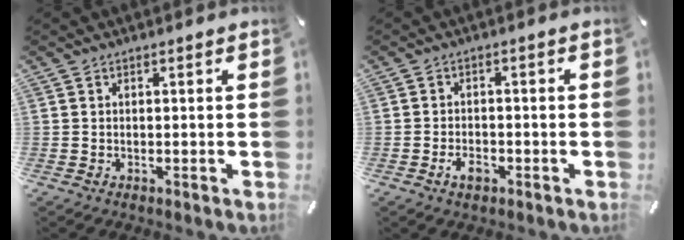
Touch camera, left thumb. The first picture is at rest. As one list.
[{"total": 3.7, "force": [-1.9, 2.0, 2.4], "torque": [-0.046, 0.008, -0.035]}]